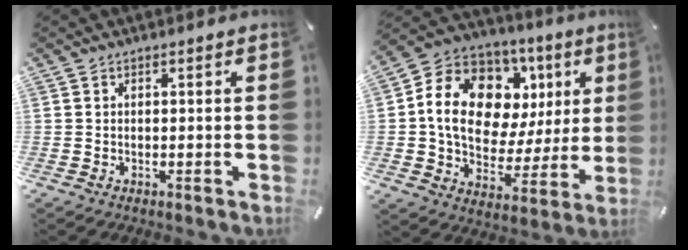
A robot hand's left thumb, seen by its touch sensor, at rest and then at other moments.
{"total": 17.9, "force": [4.8, 13.5, 10.7], "torque": [-0.172, -0.018, 0.090]}